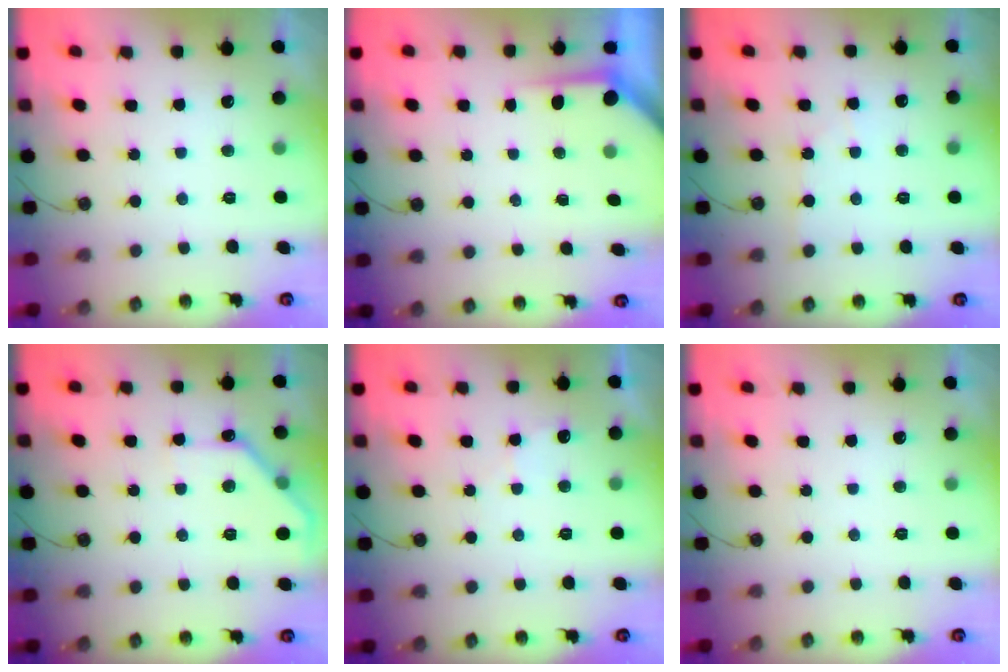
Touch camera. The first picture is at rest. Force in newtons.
{"total": 3.6, "press": 3.6, "slide": 0.4}
{"total": 3.2, "press": 3.1, "slide": 0.5}
{"total": 9.5, "press": 9.5, "slide": 0.3}
{"total": 4.8, "press": 4.7, "slide": 0.7}
{"total": 0.0}